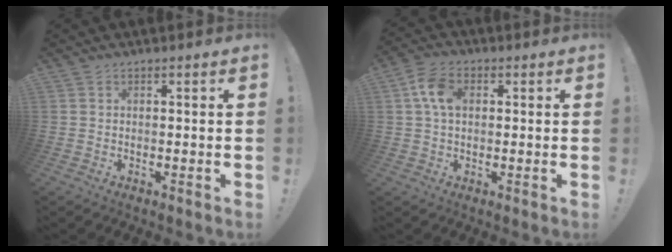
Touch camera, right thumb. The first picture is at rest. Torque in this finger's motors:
{"motor_torque": [0.44, 0.61, 0.85, 0.04, 0.09]}